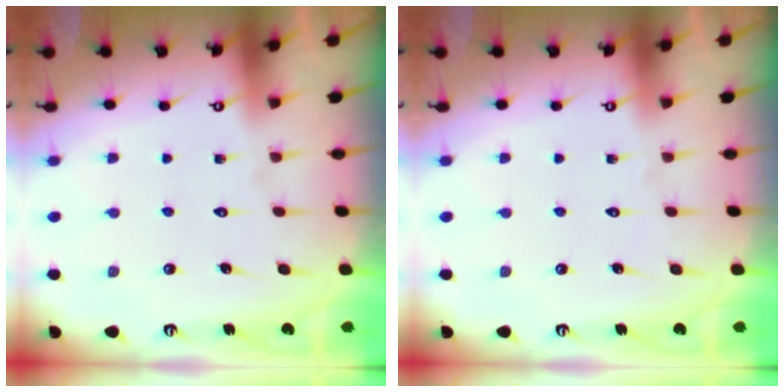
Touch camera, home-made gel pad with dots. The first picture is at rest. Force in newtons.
{"total": 0.0}